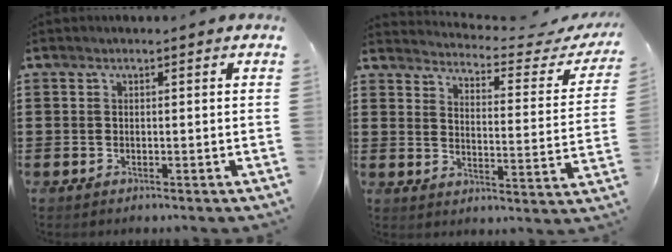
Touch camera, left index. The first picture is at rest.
{"total": 3.6, "force": [3.4, 0.0, 1.2], "torque": [-0.041, -0.032, 0.048]}